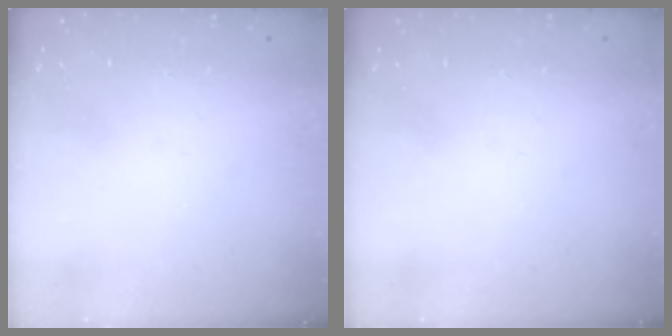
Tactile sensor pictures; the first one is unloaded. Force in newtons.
{"total": 0.0}